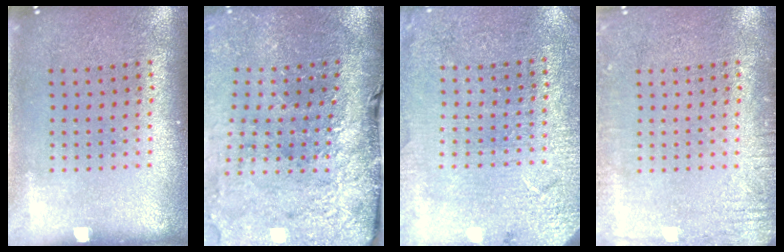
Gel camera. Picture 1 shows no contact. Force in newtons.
{"total": 3.5, "press": 3.1, "slide": 1.8}
{"total": 2.7, "press": 2.7, "slide": 0.1}
{"total": 2.3, "press": 2.2, "slide": 0.3}